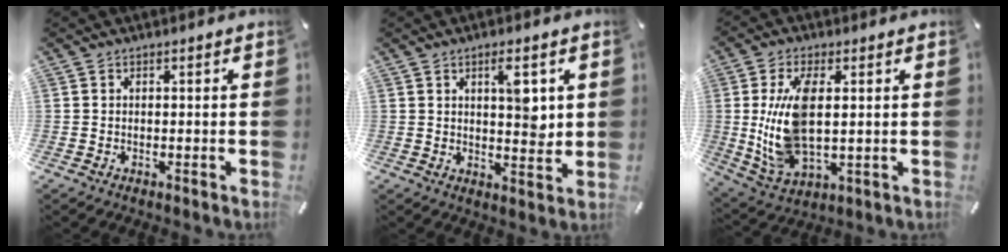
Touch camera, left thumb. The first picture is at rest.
{"total": 7.4, "force": [2.7, 3.0, 6.2], "torque": [-0.077, -0.017, 0.036]}
{"total": 13.4, "force": [1.7, 6.4, 11.7], "torque": [-0.270, -0.015, 0.030]}